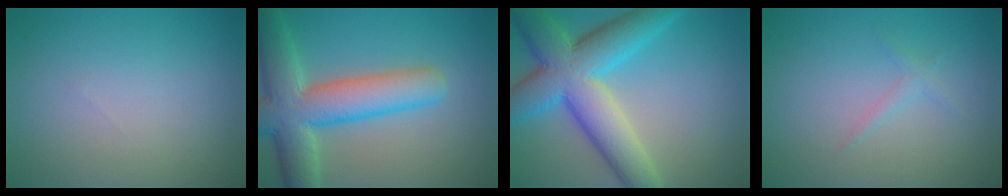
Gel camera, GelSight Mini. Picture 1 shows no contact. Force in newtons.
{"total": 9.1, "press": 9.1, "slide": 0.4}
{"total": 10.2, "press": 10.2, "slide": 0.5}
{"total": 1.0, "press": 1.0, "slide": 0.0}